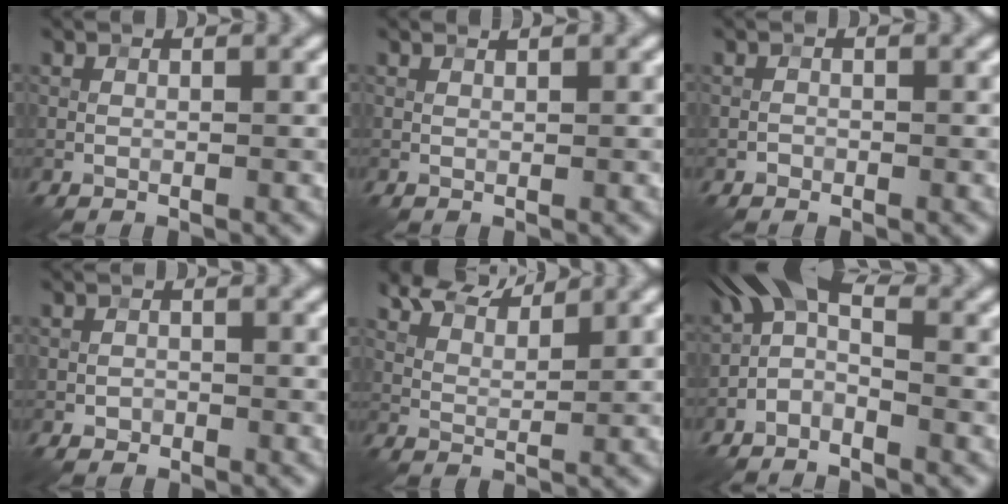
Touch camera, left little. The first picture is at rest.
{"total": 0.6, "force": [0.5, 0.0, 0.3], "torque": [-0.007, 0.000, 0.005]}
{"total": 0.5, "force": [-0.4, 0.3, -0.1], "torque": [0.004, 0.000, -0.010]}
{"total": 0.9, "force": [-0.6, 0.6, 0.1], "torque": [0.000, 0.000, -0.013]}
{"total": 6.4, "force": [5.3, 1.6, 3.1], "torque": [-0.064, 0.012, 0.086]}
{"total": 3.4, "force": [-1.3, 1.8, 2.5], "torque": [-0.044, 0.013, -0.038]}